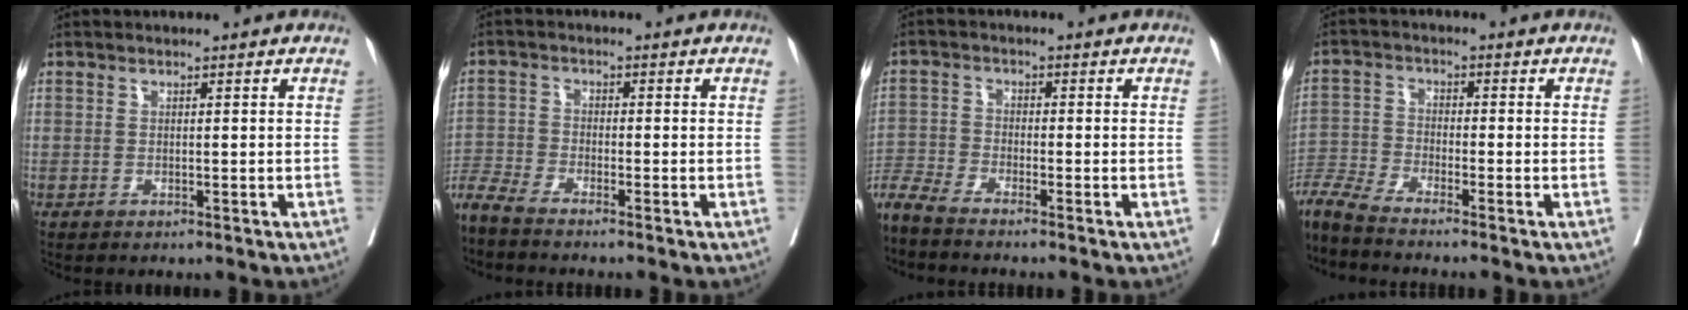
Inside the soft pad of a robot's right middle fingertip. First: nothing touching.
{"total": 4.6, "force": [-4.3, -0.5, 1.5], "torque": [-0.030, -0.013, -0.086]}
{"total": 4.9, "force": [-4.6, -0.7, 1.6], "torque": [-0.030, -0.015, -0.093]}
{"total": 6.7, "force": [-6.2, -1.2, 2.3], "torque": [-0.047, -0.022, -0.125]}